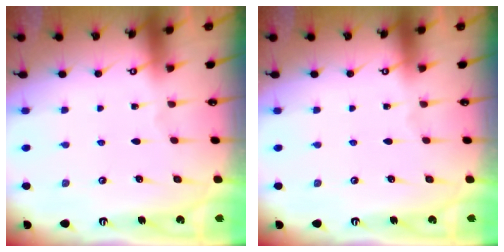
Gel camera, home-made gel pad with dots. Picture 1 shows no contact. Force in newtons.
{"total": 0.0}